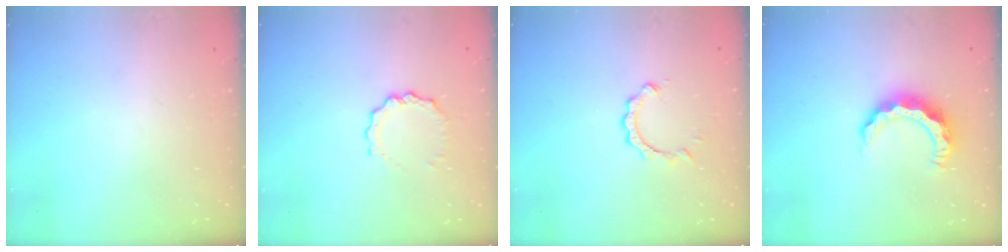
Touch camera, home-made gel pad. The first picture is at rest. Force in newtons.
{"total": 4.5, "press": 4.4, "slide": 0.5}
{"total": 2.3, "press": 2.3, "slide": 0.2}
{"total": 8.4, "press": 8.4, "slide": 0.1}